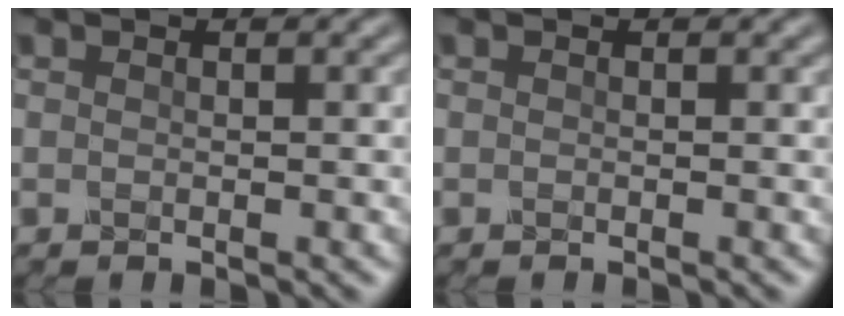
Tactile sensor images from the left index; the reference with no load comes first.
{"total": 0.0}